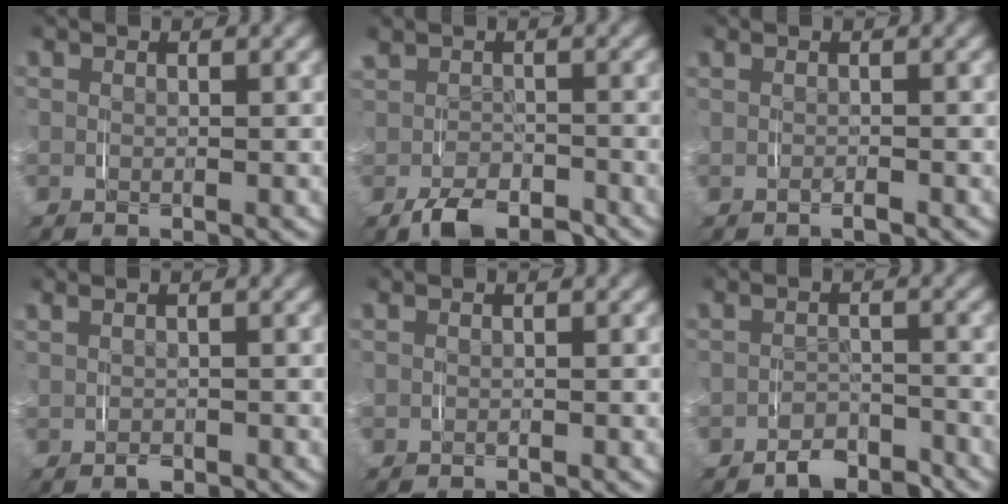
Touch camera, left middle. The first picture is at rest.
{"total": 3.5, "force": [-2.3, 1.8, 1.9], "torque": [-0.035, -0.006, -0.033]}
{"total": 0.8, "force": [-0.1, 0.3, 0.8], "torque": [-0.012, 0.008, -0.004]}
{"total": 1.5, "force": [0.1, 0.9, 1.2], "torque": [-0.016, 0.005, 0.003]}
{"total": 0.7, "force": [0.2, 0.3, 0.6], "torque": [-0.009, 0.009, 0.001]}
{"total": 2.7, "force": [-2.3, 1.1, 0.9], "torque": [-0.007, 0.002, -0.041]}